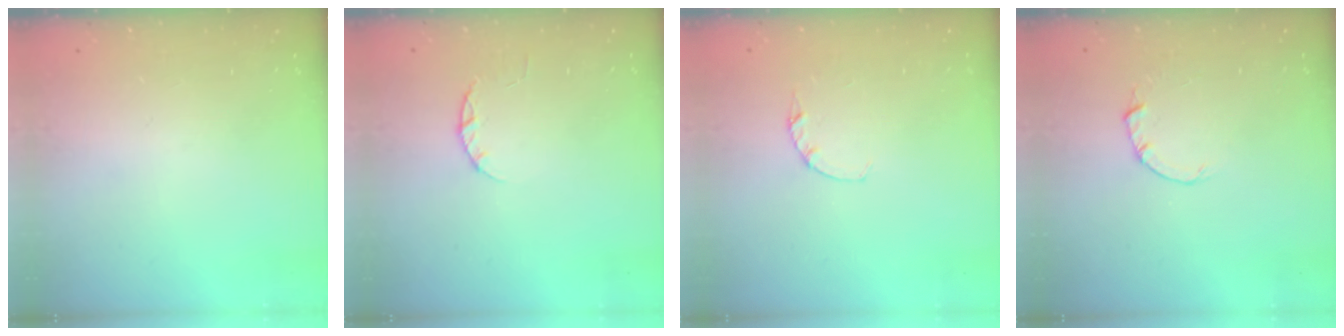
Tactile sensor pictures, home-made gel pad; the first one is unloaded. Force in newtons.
{"total": 2.4, "press": 2.3, "slide": 0.4}
{"total": 1.2, "press": 1.1, "slide": 0.3}
{"total": 2.0, "press": 2.0, "slide": 0.3}